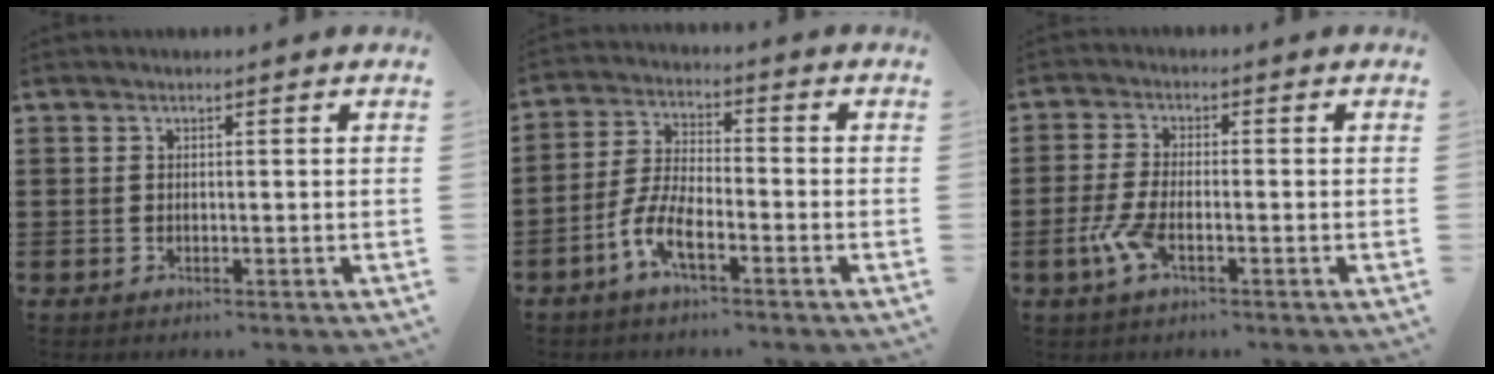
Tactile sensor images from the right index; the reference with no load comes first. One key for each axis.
{"total": 6.2, "fx": -3.7, "fy": 1.8, "fz": 4.7, "tx": -0.127, "ty": -0.011, "tz": -0.077}
{"total": 4.5, "fx": -2.2, "fy": 1.1, "fz": 3.8, "tx": -0.099, "ty": -0.012, "tz": -0.047}